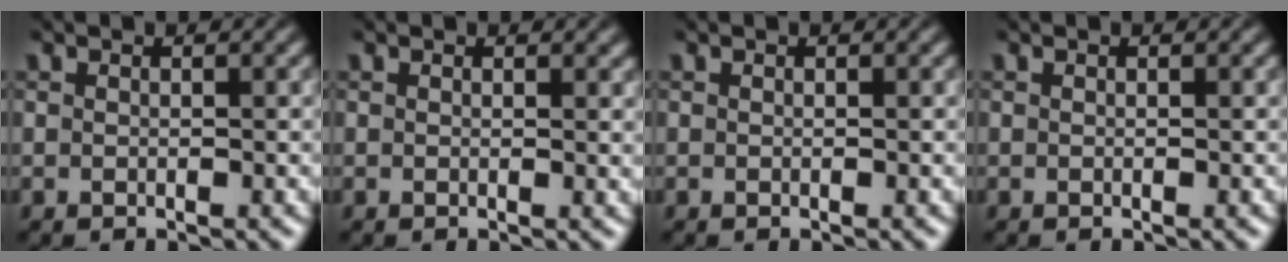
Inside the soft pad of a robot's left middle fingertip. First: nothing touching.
{"total": 0.8, "force": [0.6, 0.2, 0.5], "torque": [-0.004, 0.000, 0.010]}
{"total": 0.0}
{"total": 0.0}